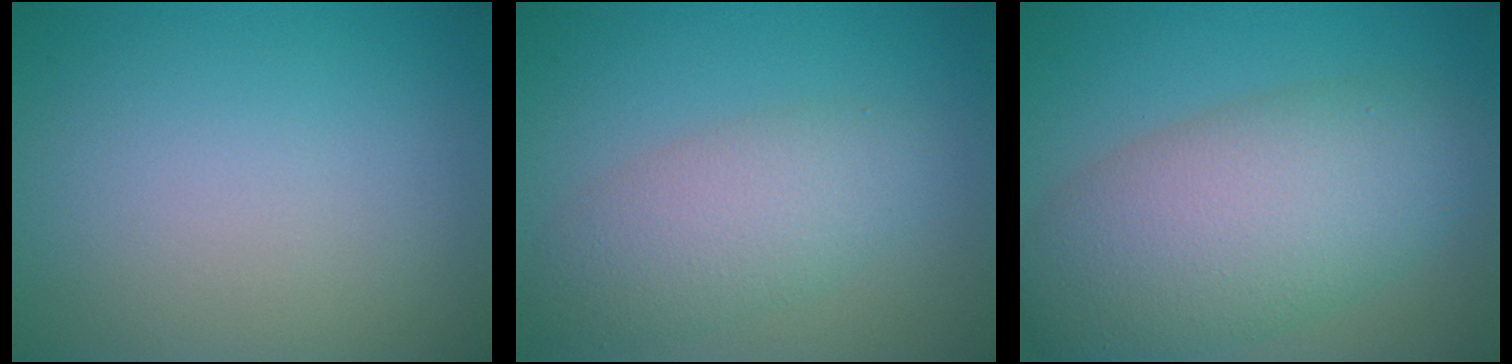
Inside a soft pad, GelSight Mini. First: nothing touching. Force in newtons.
{"total": 4.5, "press": 4.5, "slide": 0.3}
{"total": 9.2, "press": 9.2, "slide": 0.4}